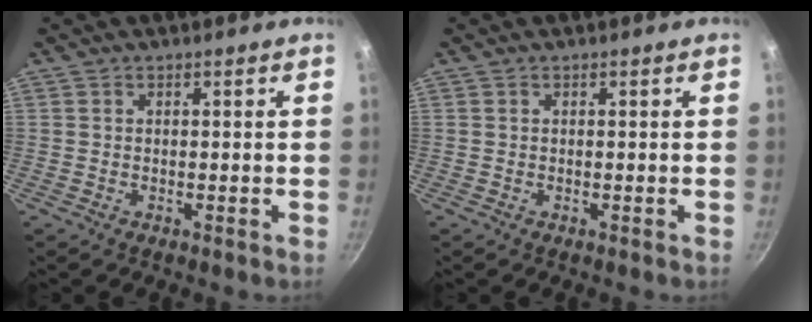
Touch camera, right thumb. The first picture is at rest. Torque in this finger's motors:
{"motor_torque": [-0.06, 0.05, 0.34, -0.14, 0.00]}